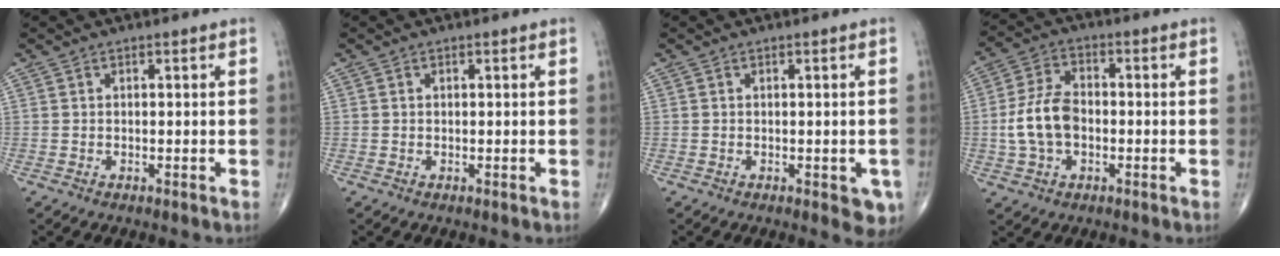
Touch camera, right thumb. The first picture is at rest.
{"total": 0.0}
{"total": 3.9, "force": [-1.3, 1.7, 3.2], "torque": [-0.013, -0.003, -0.014]}
{"total": 9.5, "force": [-1.3, 6.1, 7.2], "torque": [-0.138, 0.021, -0.028]}